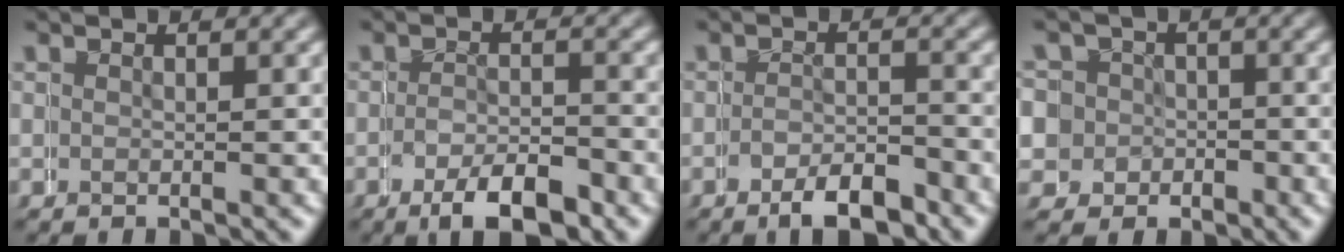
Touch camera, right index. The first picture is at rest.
{"total": 4.6, "force": [-3.1, 2.0, 2.7], "torque": [-0.032, -0.010, -0.054]}
{"total": 4.2, "force": [-3.6, 1.6, 1.4], "torque": [-0.013, -0.005, -0.067]}
{"total": 6.0, "force": [-0.6, 5.9, -0.6], "torque": [0.001, -0.026, -0.009]}